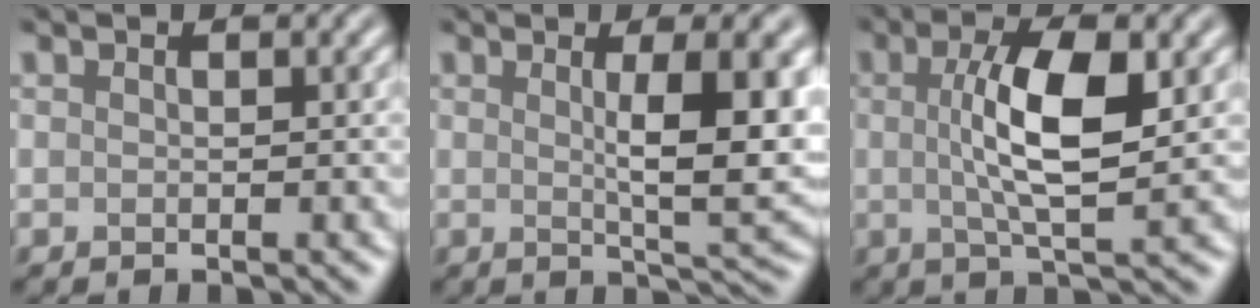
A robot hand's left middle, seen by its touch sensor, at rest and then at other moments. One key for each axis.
{"total": 7.4, "fx": 1.1, "fy": 1.8, "fz": 7.1, "tx": -0.092, "ty": -0.003, "tz": 0.020}
{"total": 6.4, "fx": 0.8, "fy": 1.8, "fz": 6.1, "tx": -0.114, "ty": 0.006, "tz": 0.013}